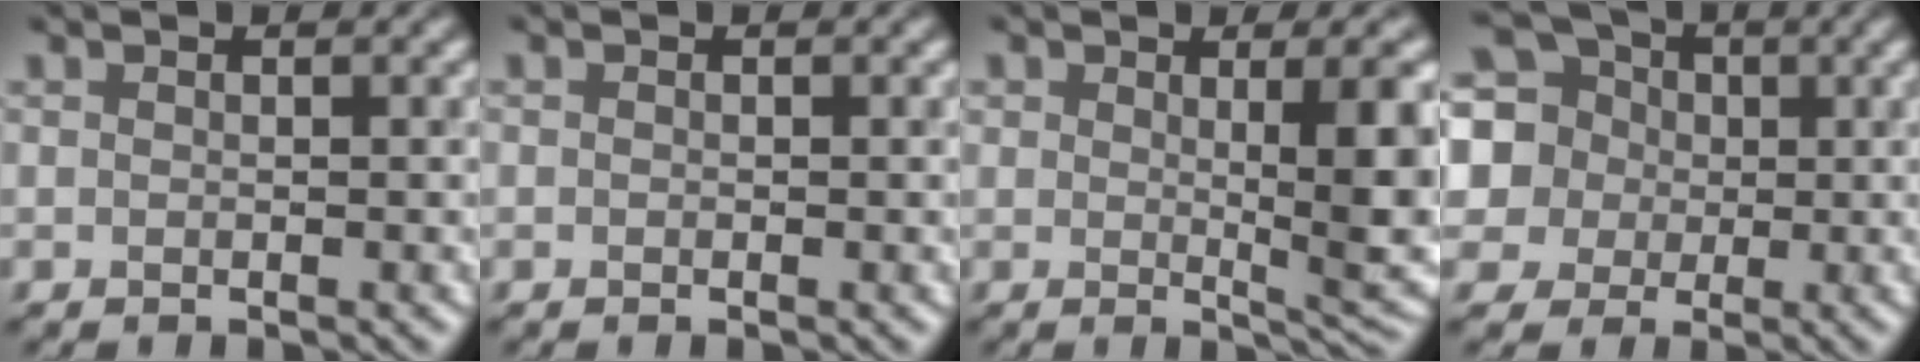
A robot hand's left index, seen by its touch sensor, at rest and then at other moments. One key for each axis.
{"total": 0.0}
{"total": 6.2, "fx": 0.9, "fy": 2.0, "fz": 5.9, "tx": -0.077, "ty": -0.010, "tz": 0.019}
{"total": 12.5, "fx": 3.8, "fy": 10.8, "fz": 4.9, "tx": -0.139, "ty": 0.036, "tz": 0.044}